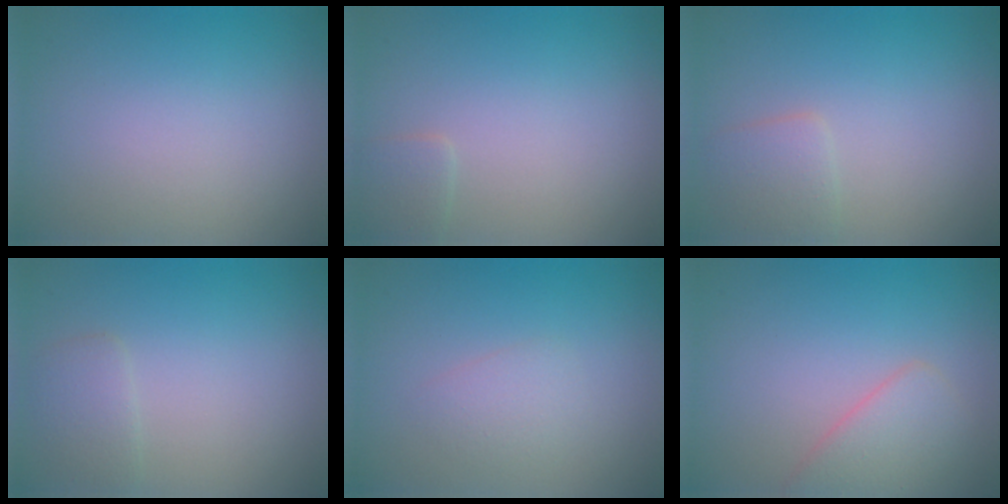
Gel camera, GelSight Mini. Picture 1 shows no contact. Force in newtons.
{"total": 1.1, "press": 1.1, "slide": 0.1}
{"total": 1.8, "press": 1.8, "slide": 0.0}
{"total": 1.7, "press": 1.7, "slide": 0.1}
{"total": 1.4, "press": 1.4, "slide": 0.1}
{"total": 2.9, "press": 2.9, "slide": 0.1}